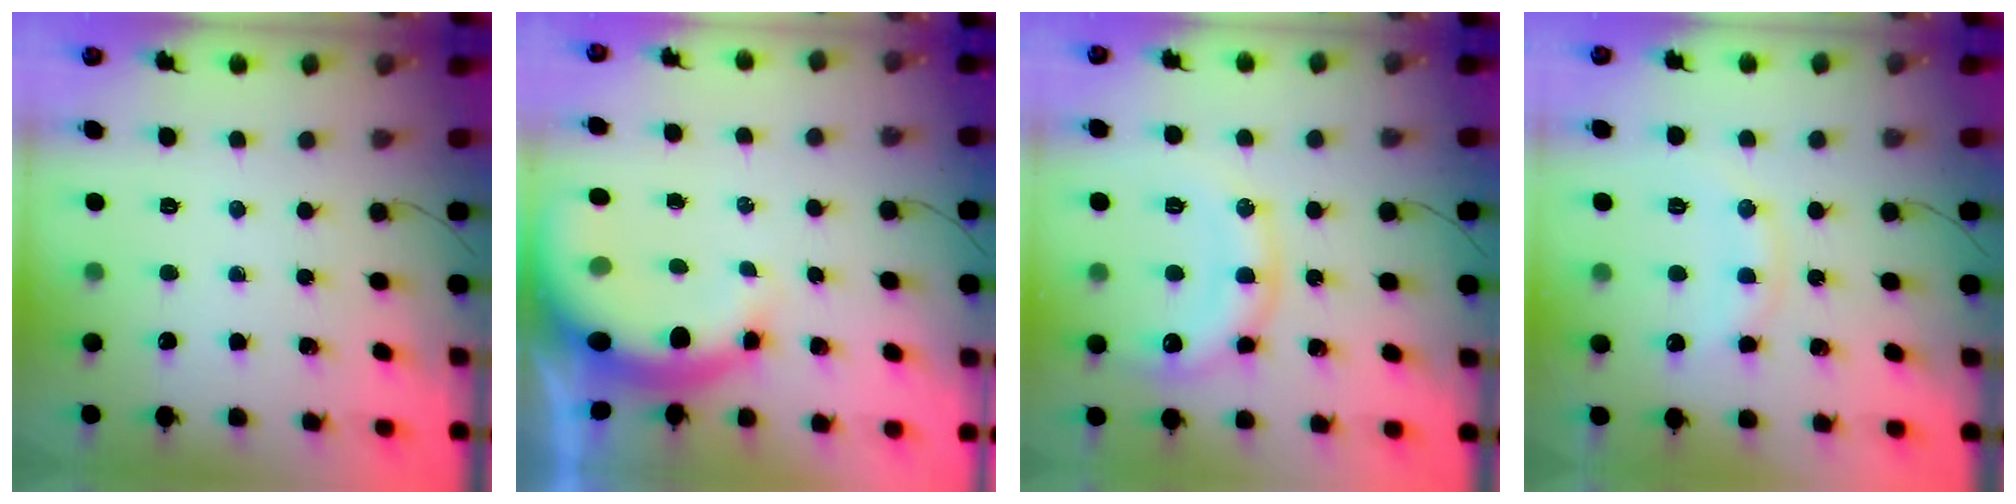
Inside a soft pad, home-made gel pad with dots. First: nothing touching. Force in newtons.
{"total": 9.4, "press": 9.2, "slide": 1.8}
{"total": 11.9, "press": 11.8, "slide": 0.9}
{"total": 9.2, "press": 9.1, "slide": 0.5}